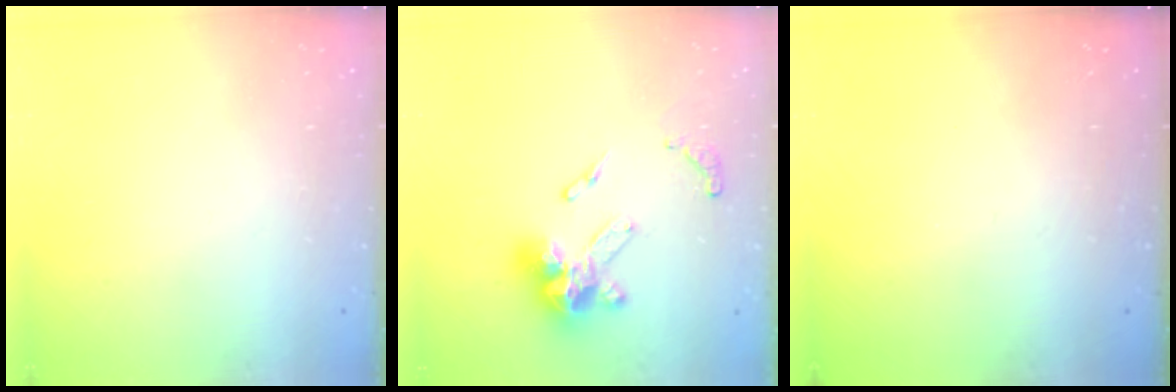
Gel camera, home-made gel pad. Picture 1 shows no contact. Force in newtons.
{"total": 14.8, "press": 14.8, "slide": 1.2}
{"total": 0.0}